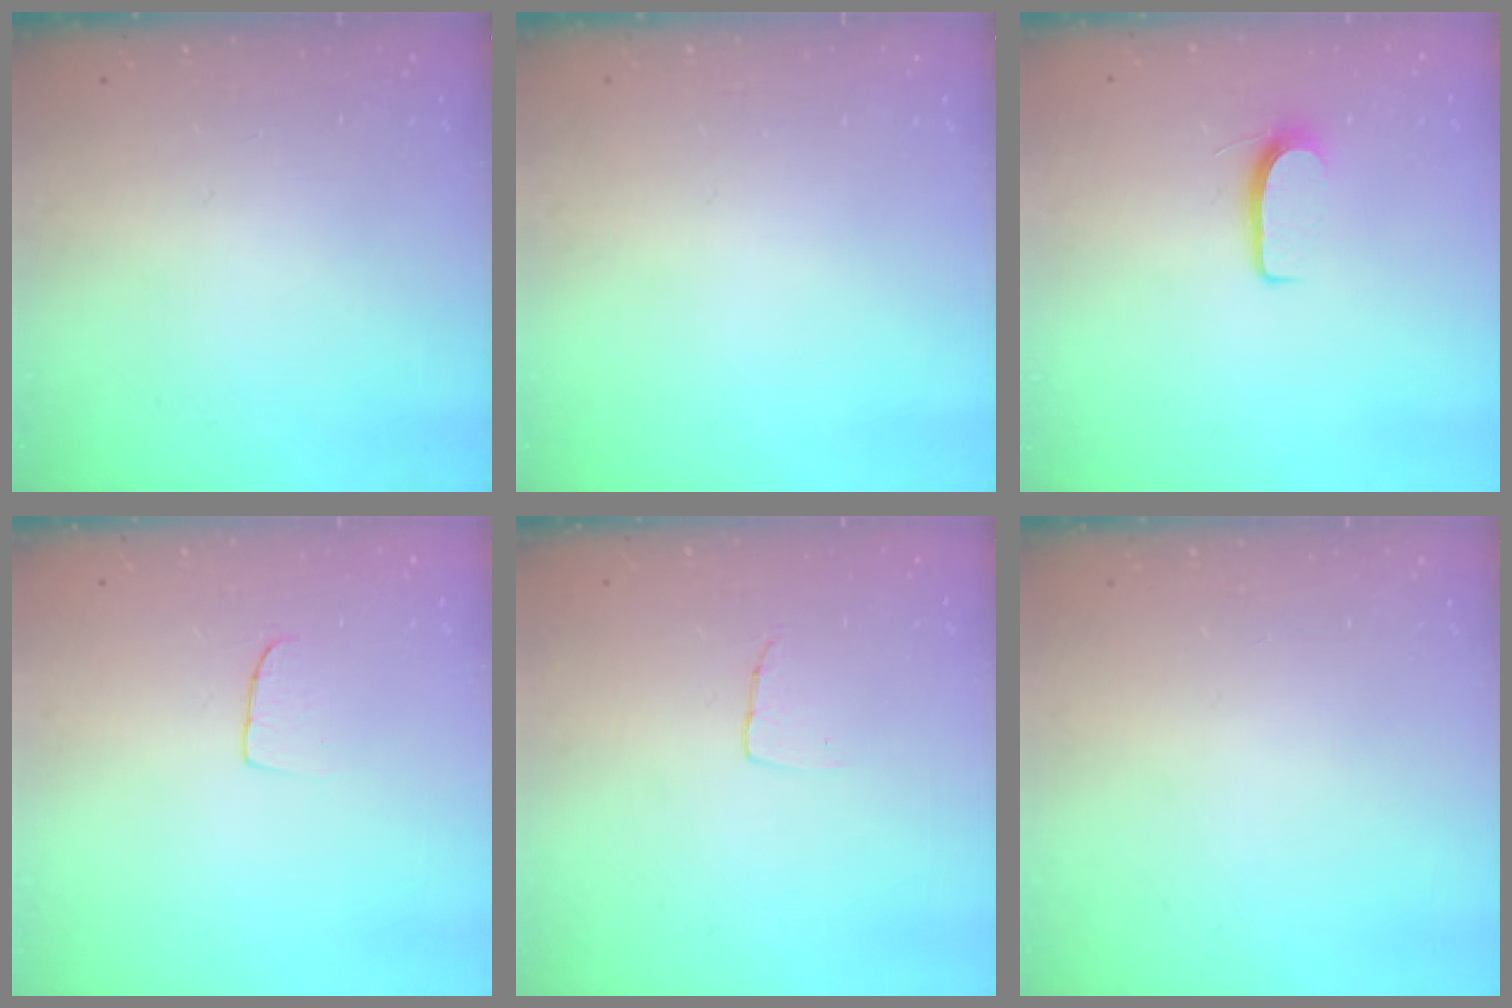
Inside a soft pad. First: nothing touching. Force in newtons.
{"total": 0.0}
{"total": 6.1, "press": 6.0, "slide": 0.7}
{"total": 5.5, "press": 5.5, "slide": 0.3}
{"total": 2.9, "press": 2.9, "slide": 0.1}
{"total": 0.0}